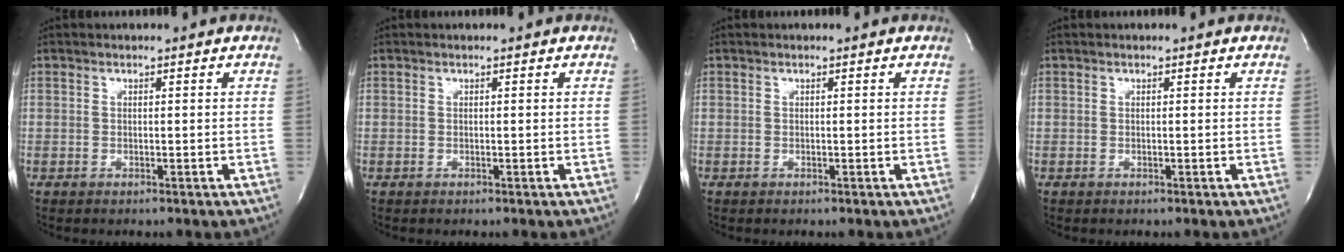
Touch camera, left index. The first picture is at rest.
{"total": 0.0}
{"total": 0.0}
{"total": 0.0}